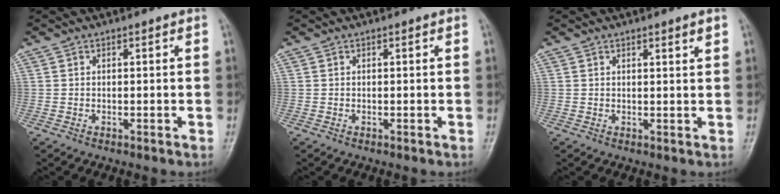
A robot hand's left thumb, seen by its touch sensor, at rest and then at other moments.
{"total": 0.0}
{"total": 1.6, "force": [1.2, 0.1, 1.1], "torque": [-0.015, -0.008, 0.016]}